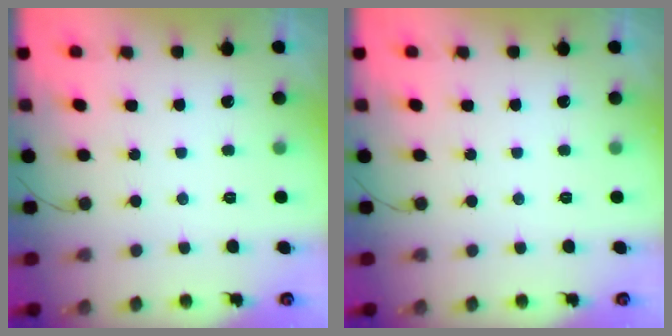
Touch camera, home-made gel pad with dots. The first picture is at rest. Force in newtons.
{"total": 0.0}